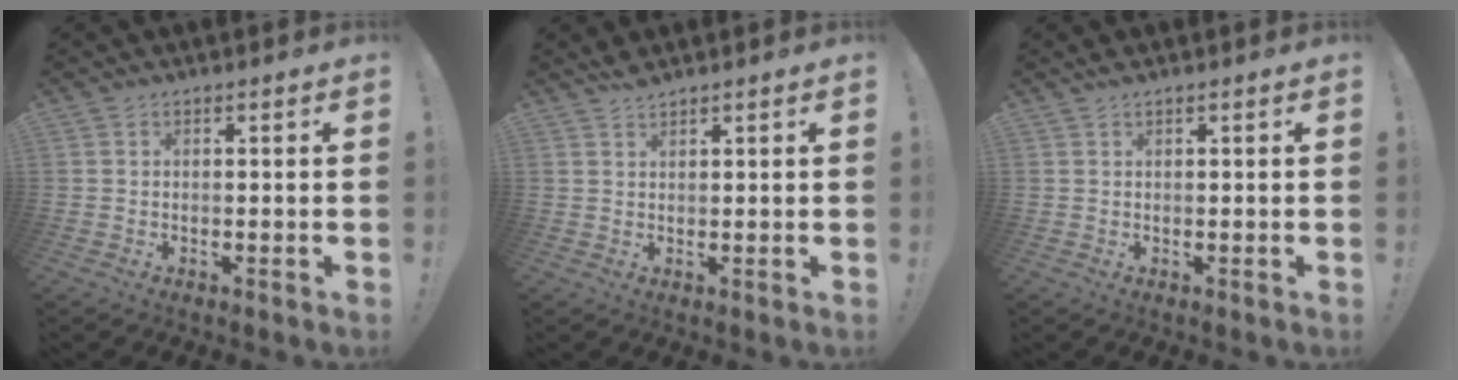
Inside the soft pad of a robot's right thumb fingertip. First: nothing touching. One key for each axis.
{"total": 2.2, "fx": 2.0, "fy": 0.4, "fz": 0.7, "tx": -0.007, "ty": -0.011, "tz": 0.036}
{"total": 0.9, "fx": 0.8, "fy": 0.0, "fz": 0.4, "tx": -0.010, "ty": 0.001, "tz": 0.015}